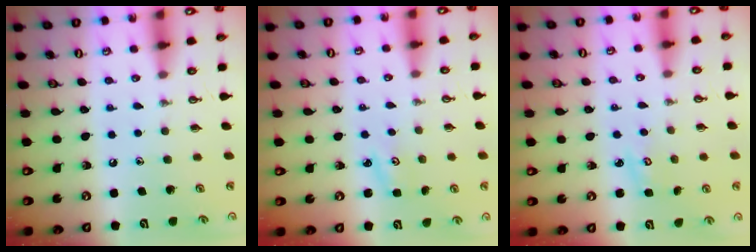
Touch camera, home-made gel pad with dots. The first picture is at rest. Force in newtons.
{"total": 2.7, "press": 2.6, "slide": 0.4}
{"total": 2.7, "press": 2.7, "slide": 0.3}